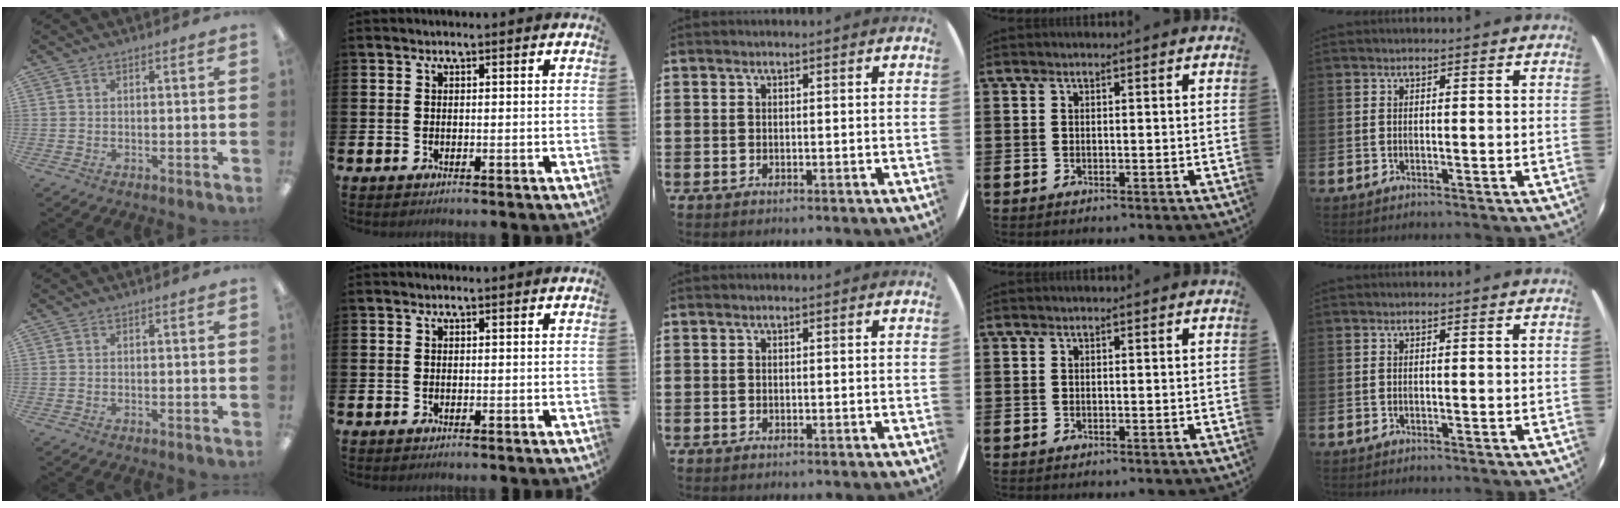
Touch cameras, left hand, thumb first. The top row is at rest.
{}